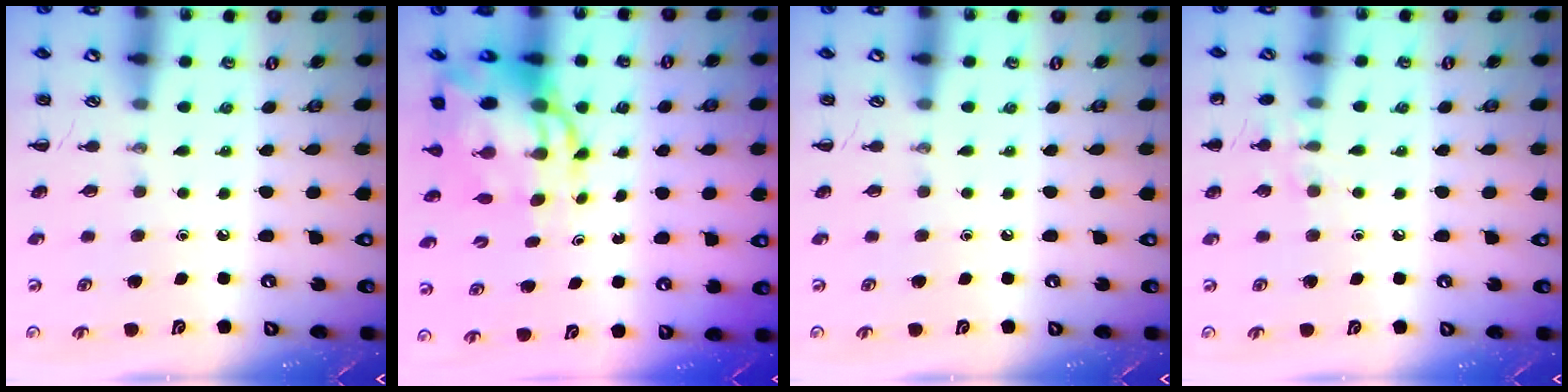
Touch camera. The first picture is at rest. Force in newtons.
{"total": 10.2, "press": 9.9, "slide": 2.7}
{"total": 0.0}
{"total": 7.4, "press": 7.1, "slide": 2.1}